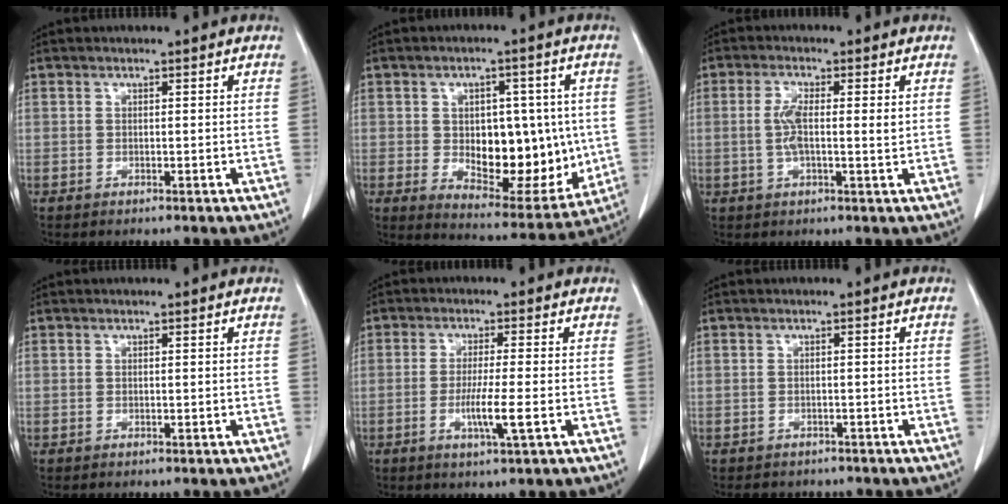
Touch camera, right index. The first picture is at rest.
{"total": 16.2, "force": [-0.5, 8.7, 13.7], "torque": [-0.192, 0.003, 0.020]}
{"total": 5.1, "force": [0.6, 1.2, 4.9], "torque": [-0.099, 0.007, 0.010]}
{"total": 0.0}
{"total": 5.3, "force": [-1.4, -0.4, 5.1], "torque": [-0.097, -0.011, -0.024]}
{"total": 3.6, "force": [-3.0, 1.8, 0.6], "torque": [-0.011, 0.003, -0.036]}